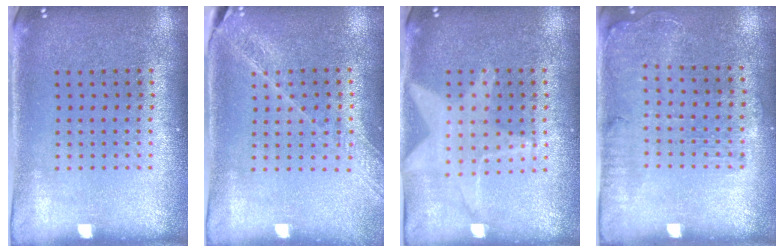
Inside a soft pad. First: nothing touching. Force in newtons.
{"total": 1.6, "press": 1.6, "slide": 0.2}
{"total": 1.1, "press": 1.1, "slide": 0.1}
{"total": 1.3, "press": 1.2, "slide": 0.5}